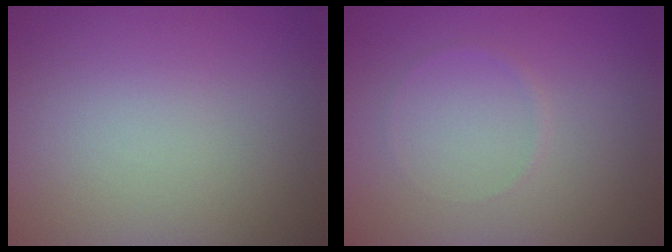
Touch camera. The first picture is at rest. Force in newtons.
{"total": 0.5, "press": 0.5, "slide": 0.1}